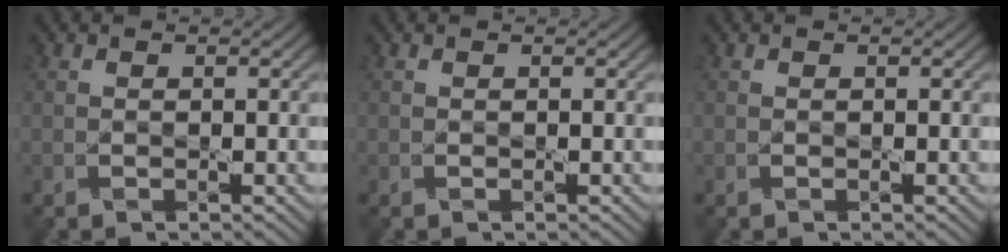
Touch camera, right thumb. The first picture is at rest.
{"total": 0.0}
{"total": 0.0}